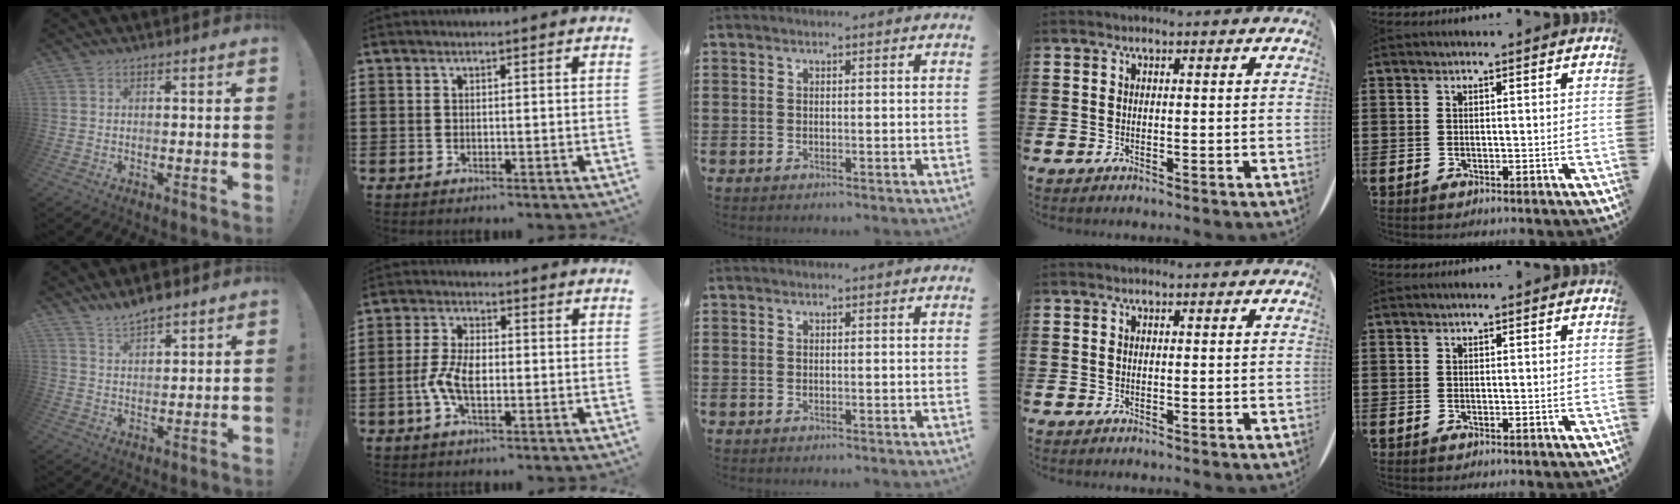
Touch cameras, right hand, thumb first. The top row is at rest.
{"thumb": {"total": 5.6, "force": [4.9, 1.7, 2.1], "torque": [-0.030, -0.030, 0.087]}, "index": {"total": 5.5, "force": [-1.2, 2.7, 4.6], "torque": [-0.115, -0.004, -0.031]}}